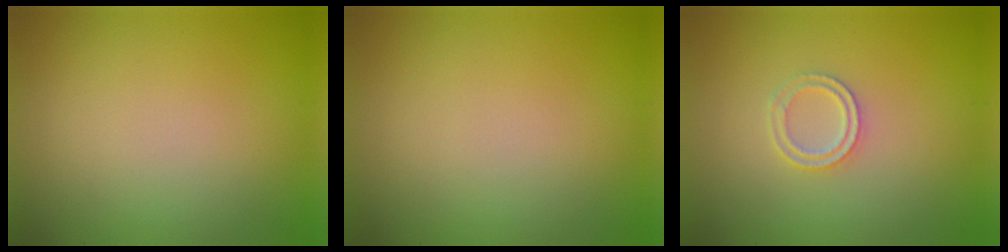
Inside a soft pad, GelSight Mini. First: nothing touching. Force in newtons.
{"total": 0.0}
{"total": 1.7, "press": 1.6, "slide": 0.4}